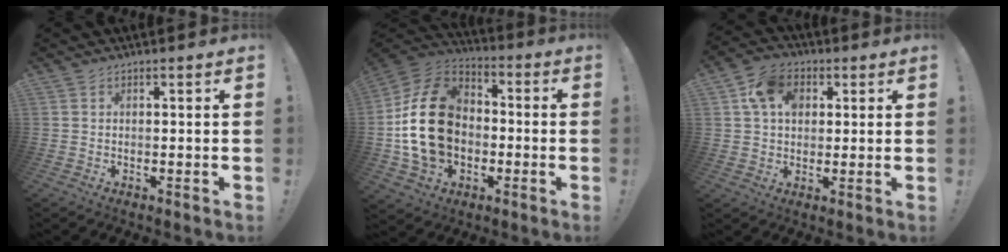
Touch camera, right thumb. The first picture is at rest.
{"total": 22.4, "force": [-1.0, 16.7, 14.8], "torque": [-0.267, 0.029, -0.003]}
{"total": 10.8, "force": [3.7, 8.2, 5.9], "torque": [-0.094, 0.003, 0.074]}